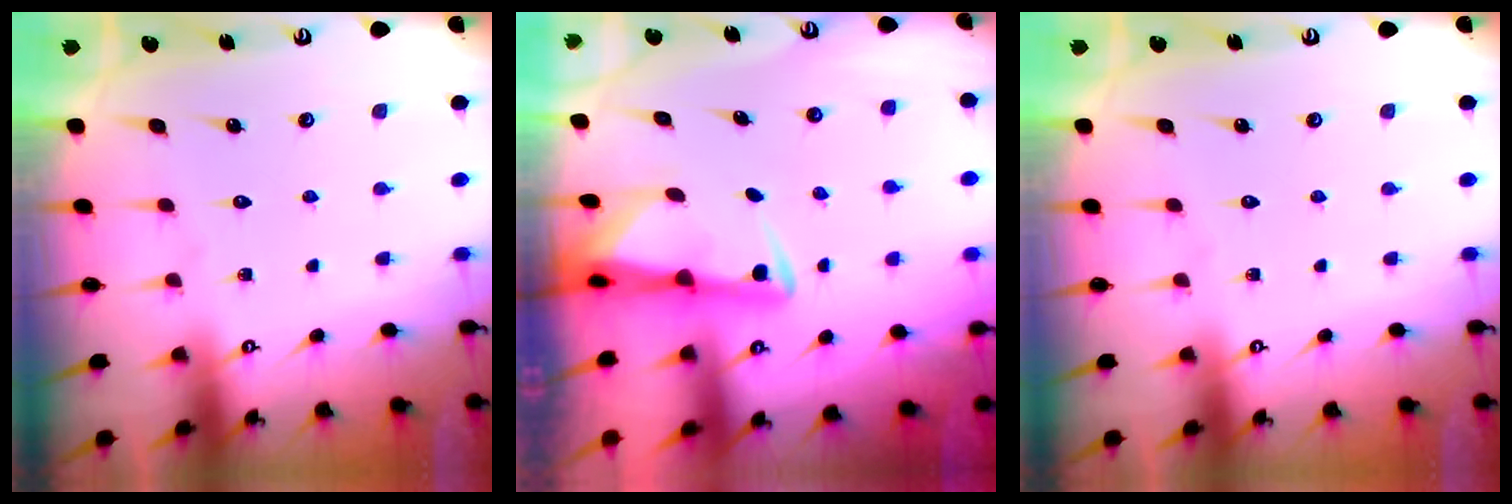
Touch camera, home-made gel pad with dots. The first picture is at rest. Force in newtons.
{"total": 3.0, "press": 3.0, "slide": 0.6}
{"total": 0.0}